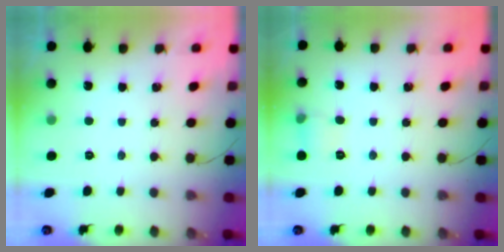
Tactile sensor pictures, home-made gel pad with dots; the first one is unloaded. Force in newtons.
{"total": 6.0, "press": 5.6, "slide": 2.0}